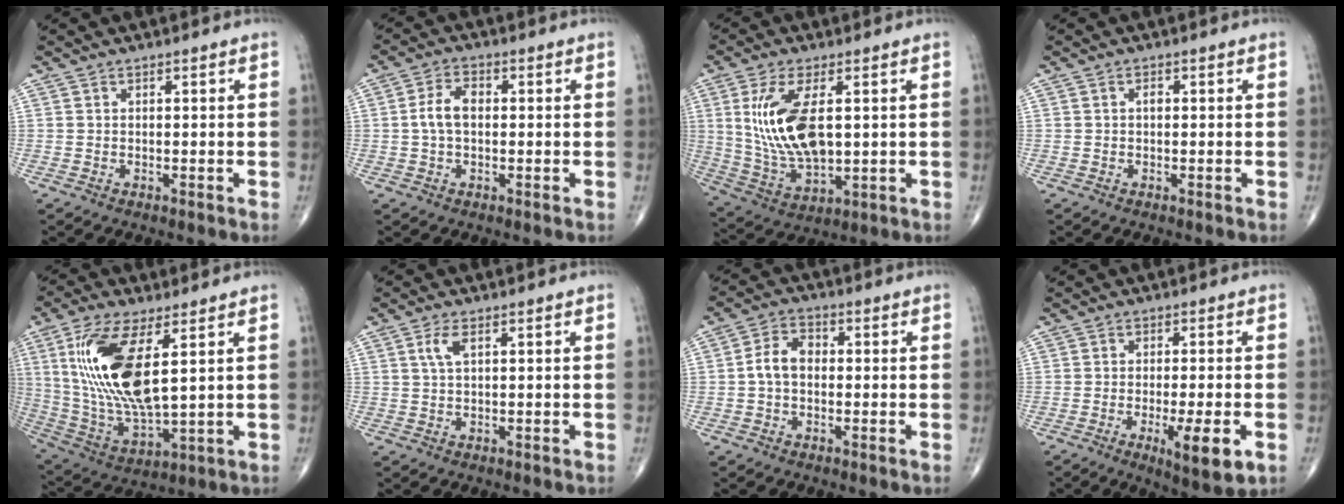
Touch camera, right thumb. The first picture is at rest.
{"total": 4.9, "force": [0.1, 2.9, 4.0], "torque": [-0.083, 0.015, -0.003]}
{"total": 14.7, "force": [2.5, 6.8, 12.8], "torque": [-0.261, -0.015, 0.063]}
{"total": 0.8, "force": [0.0, 0.5, 0.6], "torque": [-0.008, 0.001, -0.002]}
{"total": 19.0, "force": [5.0, 7.1, 16.9], "torque": [-0.357, -0.027, 0.106]}
{"total": 2.8, "force": [1.0, 1.0, 2.4], "torque": [-0.057, 0.006, 0.025]}
{"total": 5.3, "force": [-0.3, 3.6, 3.8], "torque": [-0.065, 0.020, -0.015]}
{"total": 8.5, "force": [-3.0, 1.8, 7.8], "torque": [-0.121, -0.012, -0.042]}